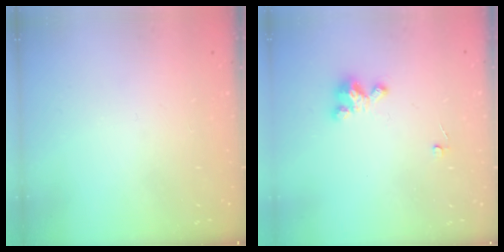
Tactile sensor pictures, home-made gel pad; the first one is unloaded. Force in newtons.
{"total": 3.2, "press": 3.2, "slide": 0.1}